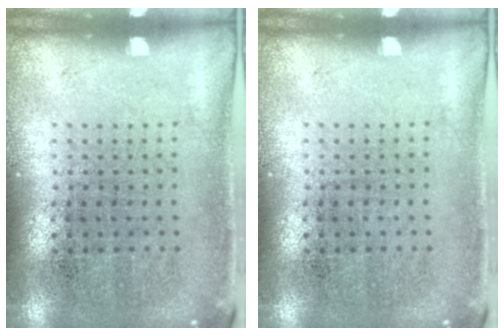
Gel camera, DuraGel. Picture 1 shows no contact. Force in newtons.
{"total": 0.0}